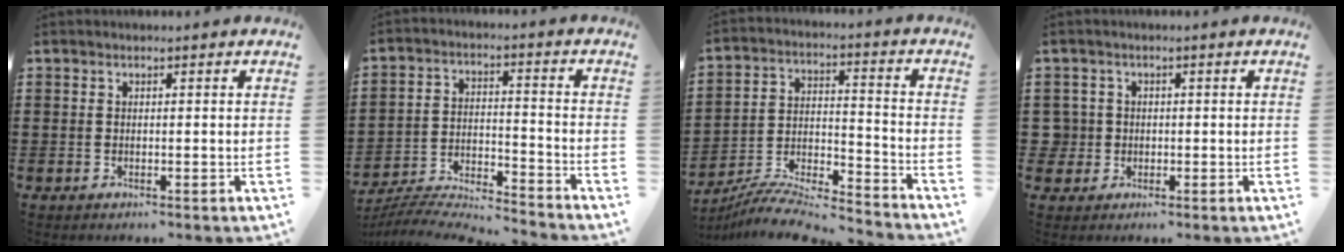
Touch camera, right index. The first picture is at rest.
{"total": 6.3, "force": [-6.2, 0.3, 1.2], "torque": [-0.036, -0.005, -0.129]}
{"total": 8.3, "force": [-7.9, 0.8, 2.3], "torque": [-0.051, 0.001, -0.161]}
{"total": 2.6, "force": [-0.3, 2.6, 0.3], "torque": [-0.027, 0.004, -0.012]}